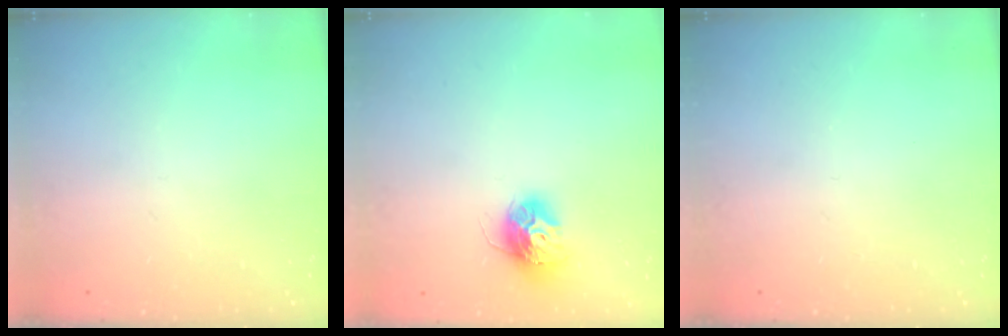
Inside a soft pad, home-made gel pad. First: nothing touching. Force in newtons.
{"total": 11.3, "press": 11.3, "slide": 1.0}
{"total": 0.0}